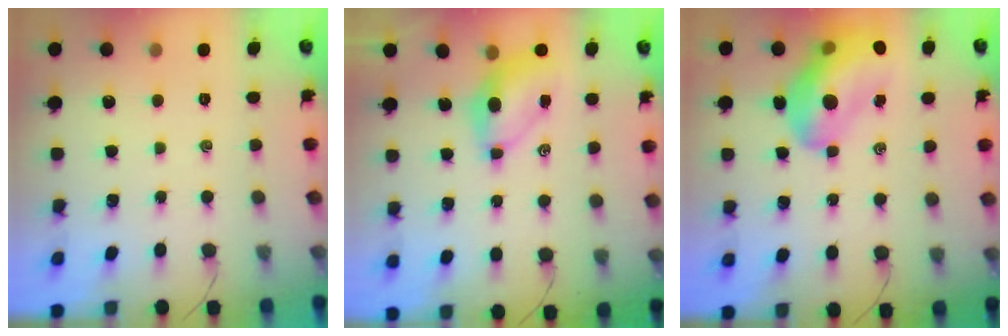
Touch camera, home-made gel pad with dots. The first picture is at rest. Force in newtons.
{"total": 6.8, "press": 6.7, "slide": 1.2}
{"total": 16.6, "press": 15.9, "slide": 4.6}